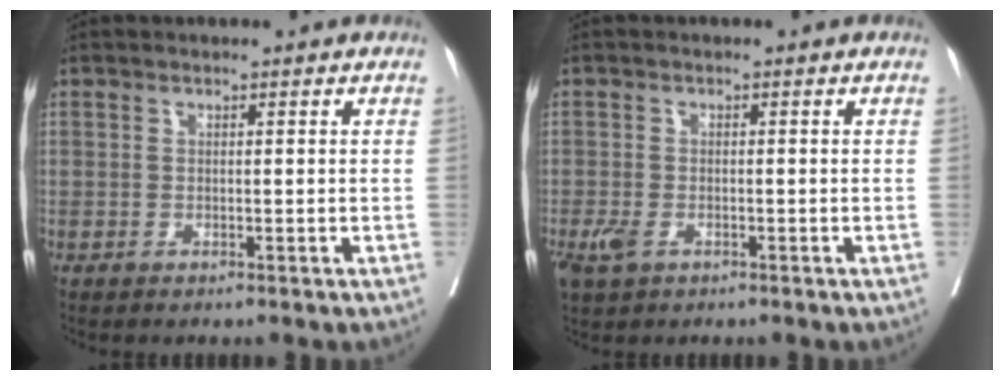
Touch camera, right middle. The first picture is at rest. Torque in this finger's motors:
{"motor_torque": [0.68, -0.58, 0.28, 0.08]}